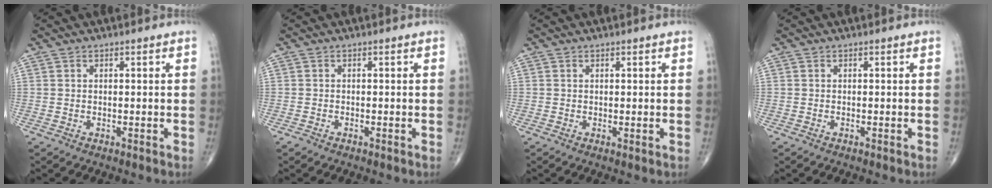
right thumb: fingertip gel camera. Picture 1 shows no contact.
{"total": 0.6, "force": [-0.5, 0.2, 0.2], "torque": [-0.008, -0.002, -0.012]}
{"total": 0.5, "force": [0.1, 0.1, 0.5], "torque": [-0.016, -0.005, 0.001]}
{"total": 0.0}